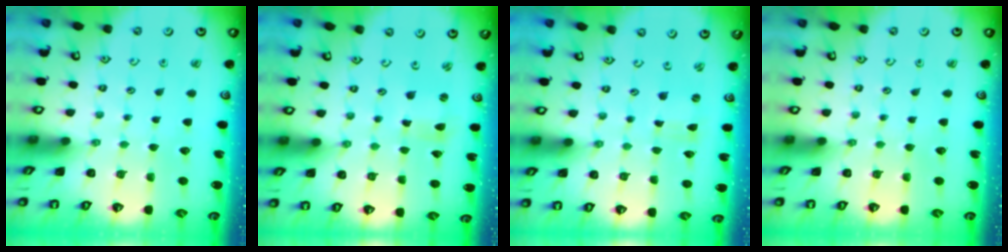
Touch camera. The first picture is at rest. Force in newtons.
{"total": 1.4, "press": 1.4, "slide": 0.3}
{"total": 0.0}
{"total": 0.0}